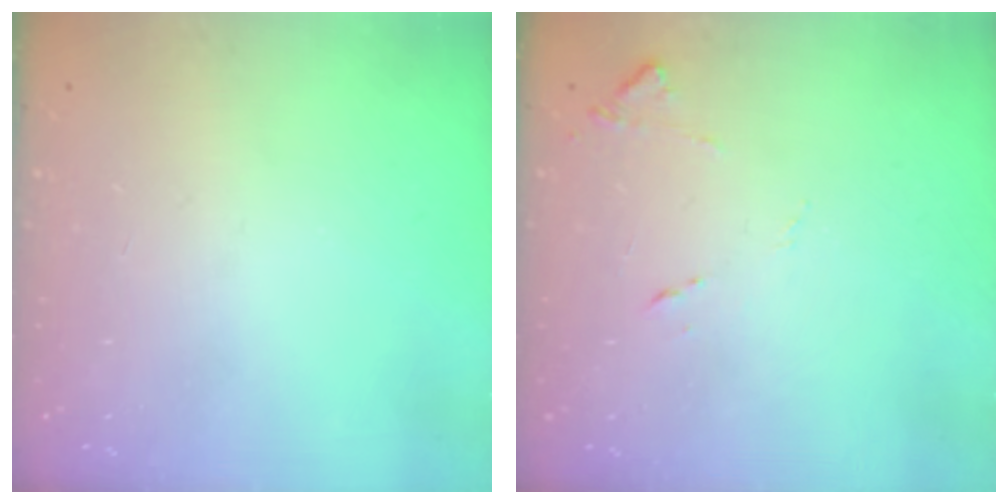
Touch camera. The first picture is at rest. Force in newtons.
{"total": 8.2, "press": 8.2, "slide": 0.6}